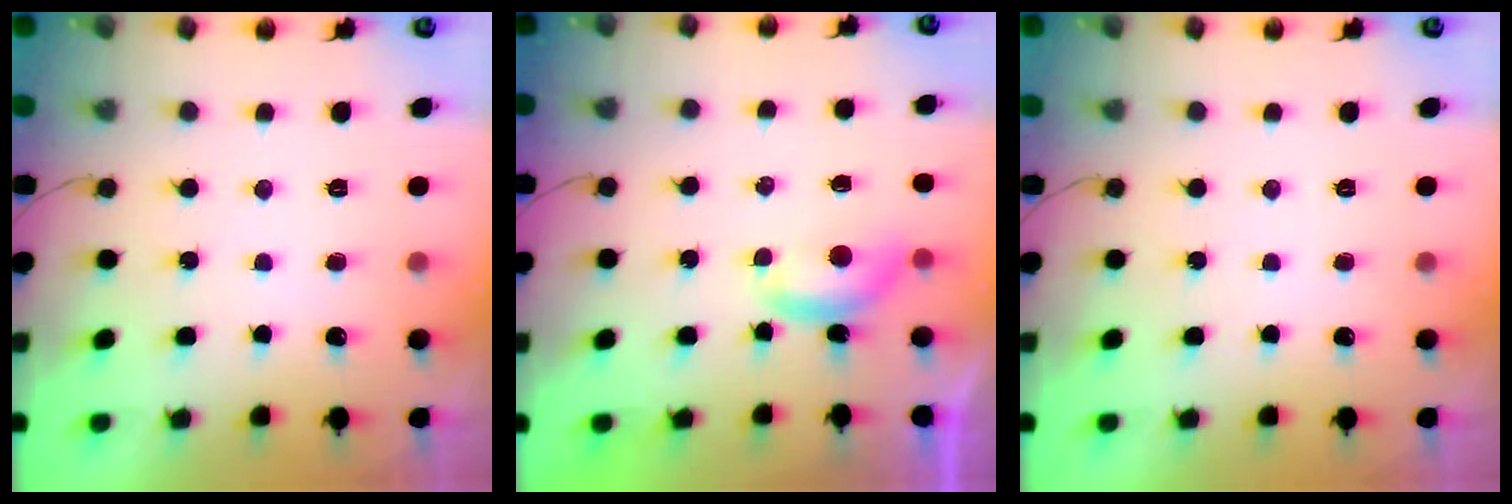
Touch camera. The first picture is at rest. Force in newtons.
{"total": 5.0, "press": 5.0, "slide": 0.6}
{"total": 0.0}